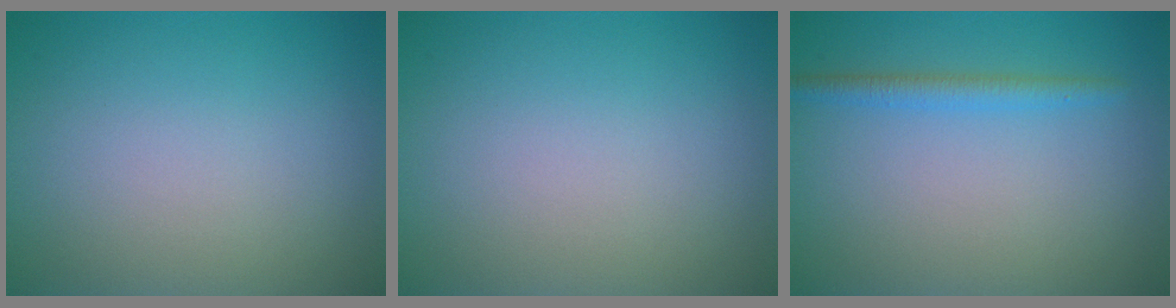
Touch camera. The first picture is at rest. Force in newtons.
{"total": 0.0}
{"total": 1.8, "press": 1.8, "slide": 0.0}